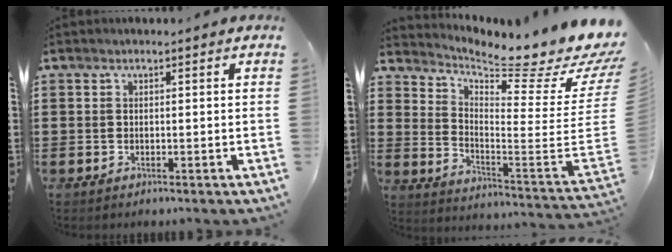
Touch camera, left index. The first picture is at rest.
{"total": 6.5, "force": [5.5, 0.4, 3.4], "torque": [-0.065, -0.069, 0.079]}